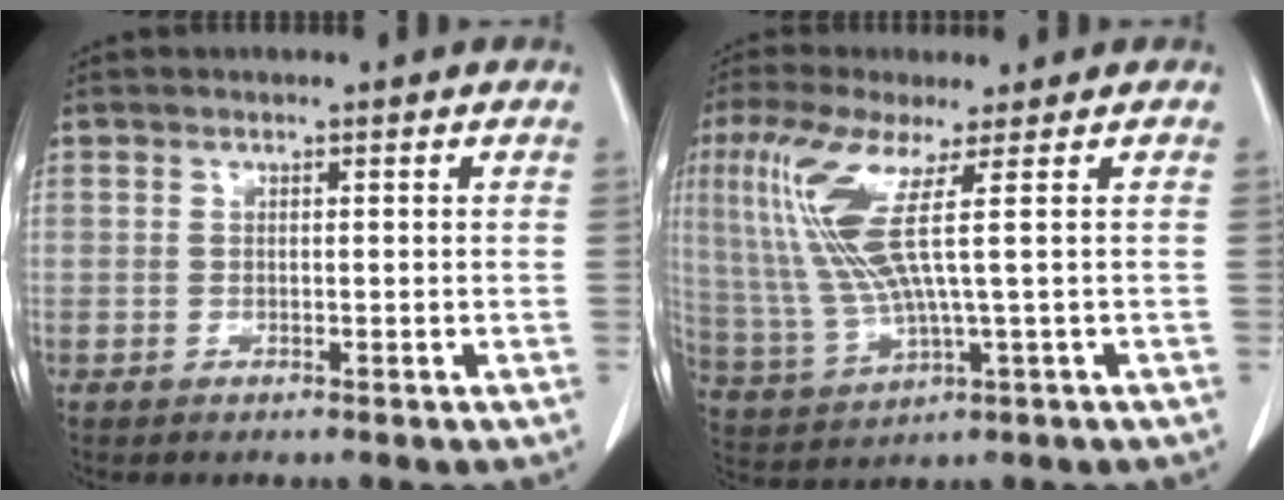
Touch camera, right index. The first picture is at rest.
{"total": 9.9, "force": [2.7, -0.1, 9.6], "torque": [-0.231, 0.003, 0.057]}